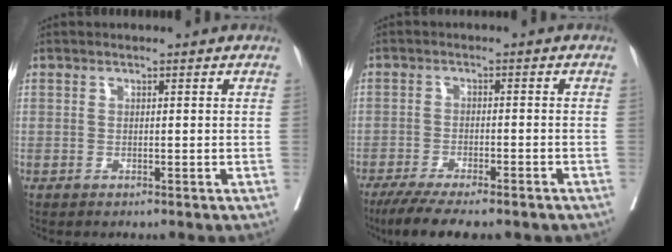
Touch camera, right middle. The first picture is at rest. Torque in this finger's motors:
{"motor_torque": [1.07, -1.07, 0.18, 0.06]}